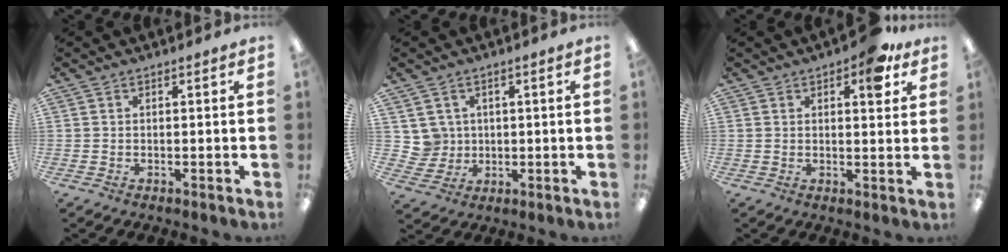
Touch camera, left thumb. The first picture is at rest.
{"total": 5.1, "force": [2.0, 4.7, 0.0], "torque": [-0.007, -0.002, 0.039]}
{"total": 7.3, "force": [4.0, 3.1, 5.2], "torque": [-0.055, -0.013, 0.058]}